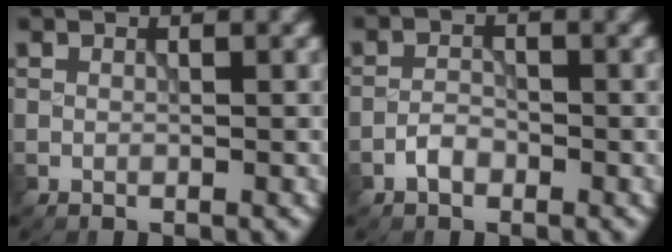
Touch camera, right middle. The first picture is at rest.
{"total": 1.6, "force": [-1.0, 0.9, 0.9], "torque": [-0.016, 0.004, -0.022]}